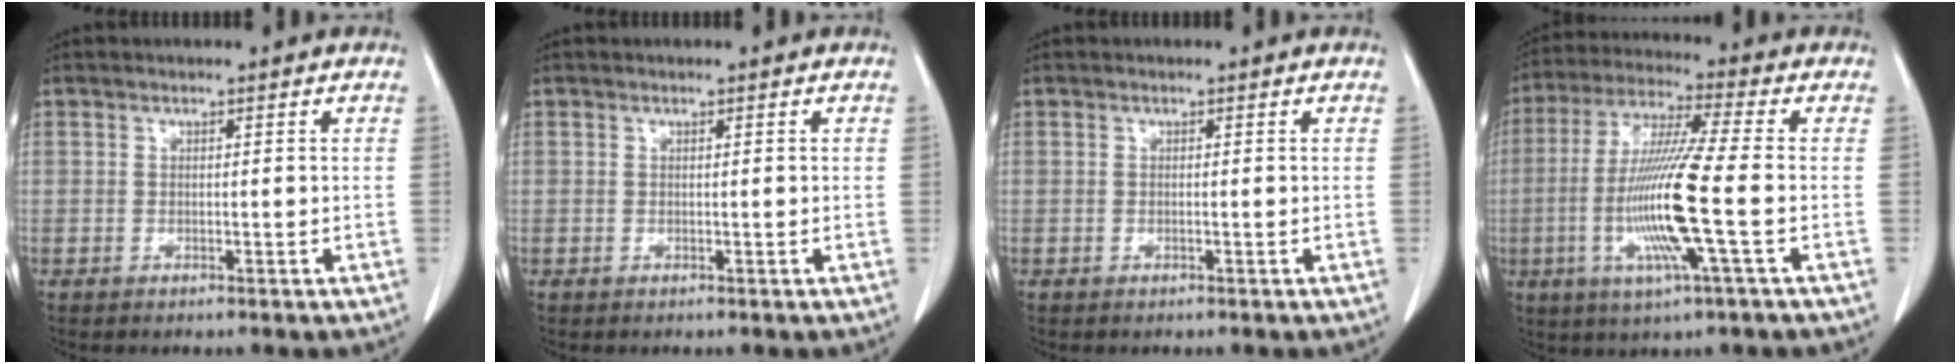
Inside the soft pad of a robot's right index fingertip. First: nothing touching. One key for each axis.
{"total": 0.0}
{"total": 0.0}
{"total": 13.7, "fx": -2.8, "fy": -0.5, "fz": 13.4, "tx": -0.275, "ty": -0.013, "tz": -0.063}